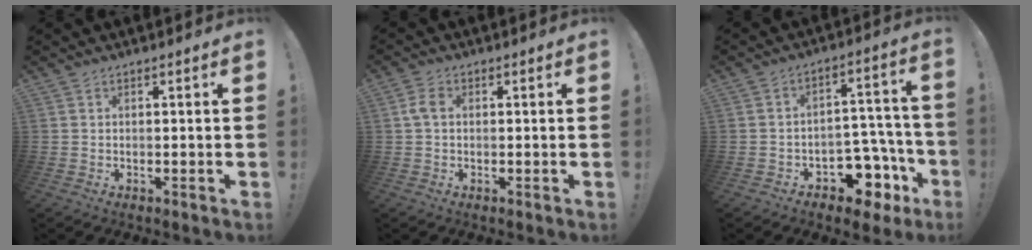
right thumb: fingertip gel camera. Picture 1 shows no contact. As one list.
[{"total": 3.9, "force": [0.5, 2.6, 2.9], "torque": [-0.057, 0.005, 0.009]}, {"total": 11.1, "force": [-6.7, 7.1, 5.2], "torque": [-0.038, 0.054, -0.107]}]